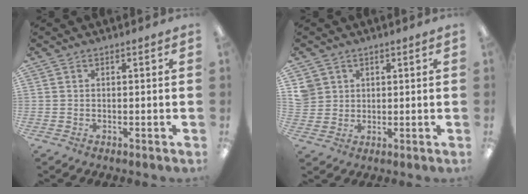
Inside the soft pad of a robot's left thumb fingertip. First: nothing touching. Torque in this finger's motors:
{"motor_torque": [0.57, 0.52, 0.30, -0.52, 0.00]}